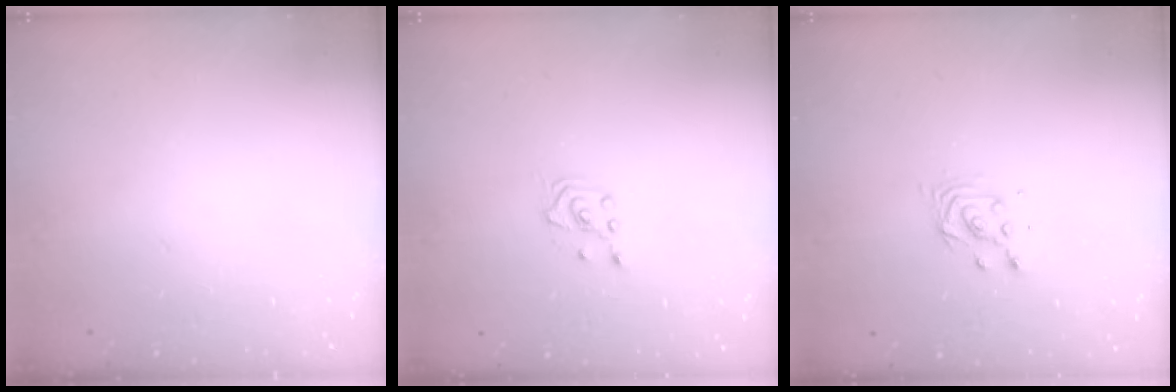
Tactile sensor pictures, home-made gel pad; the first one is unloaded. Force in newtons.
{"total": 2.5, "press": 2.4, "slide": 0.9}
{"total": 3.9, "press": 3.9, "slide": 0.3}